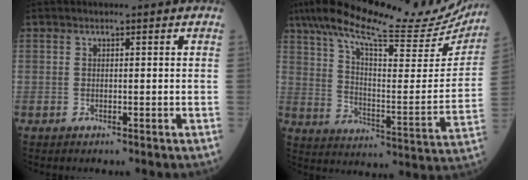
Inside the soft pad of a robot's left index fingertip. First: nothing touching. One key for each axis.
{"total": 28.6, "fx": 24.7, "fy": 4.7, "fz": 13.7, "tx": -0.233, "ty": -0.025, "tz": 0.334}